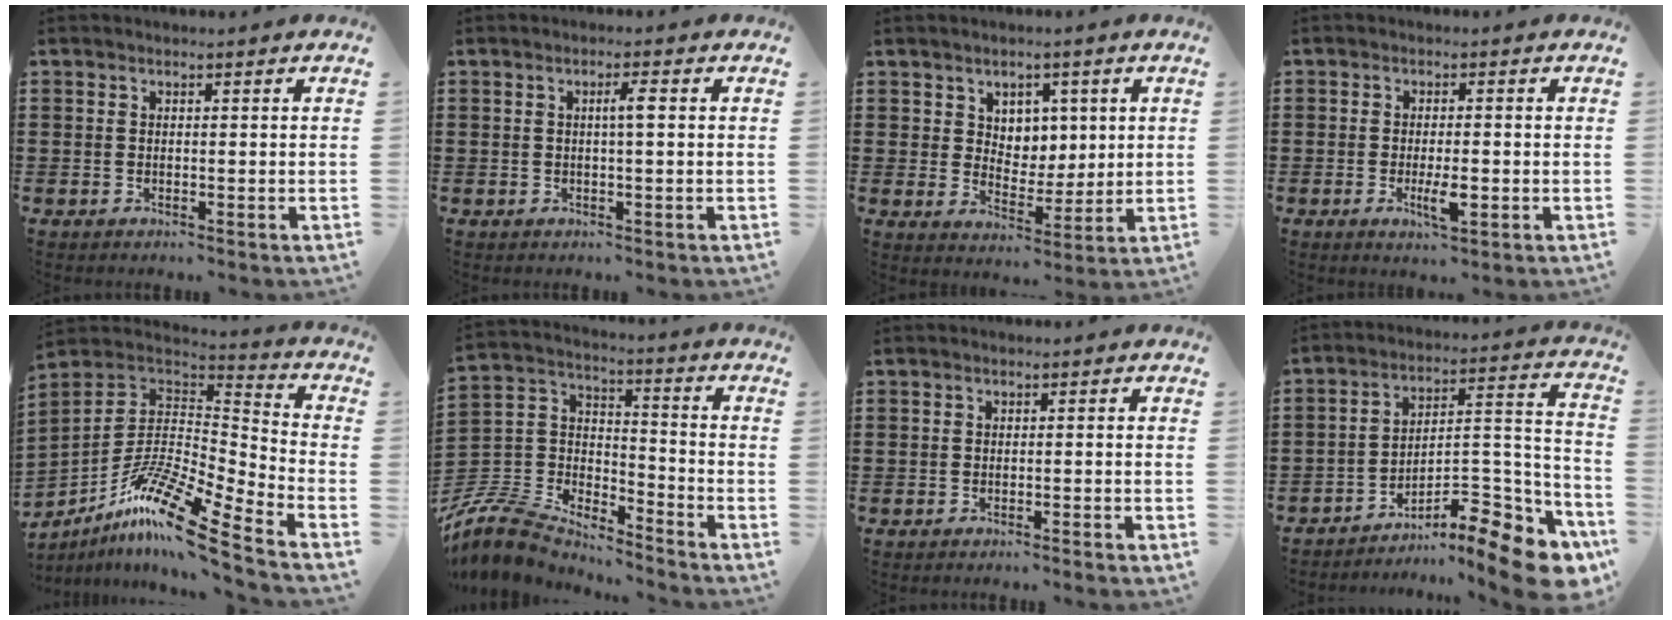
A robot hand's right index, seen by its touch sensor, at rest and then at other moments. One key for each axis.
{"total": 2.2, "fx": 0.1, "fy": 0.1, "fz": 2.2, "tx": -0.040, "ty": 0.001, "tz": -0.001}
{"total": 4.7, "fx": 2.5, "fy": 3.9, "fz": 0.9, "tx": -0.031, "ty": 0.004, "tz": 0.042}
{"total": 4.1, "fx": -1.1, "fy": 1.3, "fz": 3.8, "tx": -0.069, "ty": 0.000, "tz": -0.021}
{"total": 14.5, "fx": -10.3, "fy": 1.6, "fz": 10.1, "tx": -0.202, "ty": 0.011, "tz": -0.200}
{"total": 8.2, "fx": -7.6, "fy": 2.5, "fz": 2.0, "tx": -0.079, "ty": -0.007, "tz": -0.160}
{"total": 0.7, "fx": -0.5, "fy": -0.1, "fz": 0.3, "tx": -0.007, "ty": -0.001, "tz": -0.011}
{"total": 10.5, "fx": -8.2, "fy": 2.9, "fz": 5.8, "tx": -0.060, "ty": 0.015, "tz": -0.156}